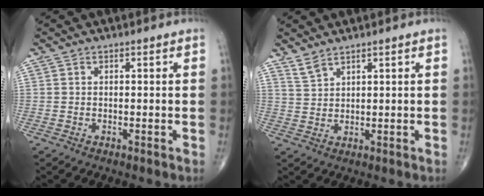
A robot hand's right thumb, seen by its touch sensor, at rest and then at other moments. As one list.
[{"total": 2.7, "force": [2.4, 0.6, 1.1], "torque": [-0.023, -0.009, 0.056]}]